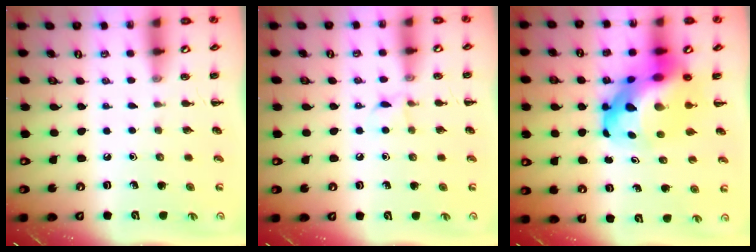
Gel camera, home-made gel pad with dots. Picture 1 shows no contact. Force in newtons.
{"total": 5.3, "press": 5.2, "slide": 1.3}
{"total": 15.9, "press": 15.4, "slide": 4.2}